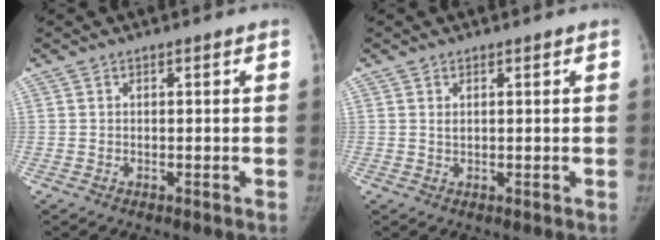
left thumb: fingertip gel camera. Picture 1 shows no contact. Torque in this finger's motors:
{"motor_torque": [0.06, 0.06, 0.58, -0.51, 0.12]}